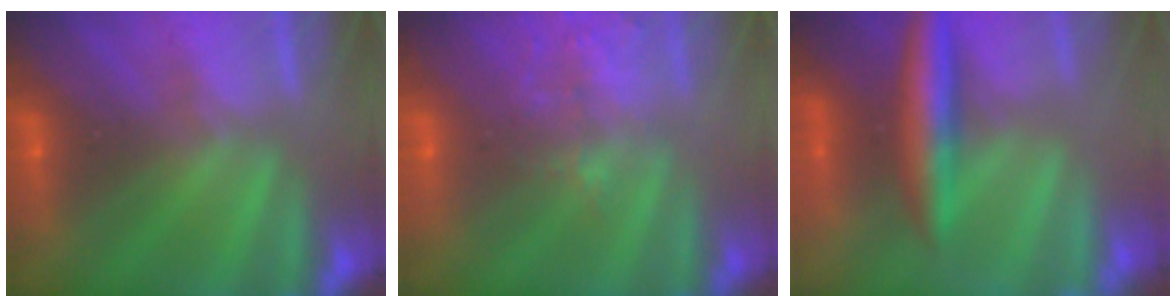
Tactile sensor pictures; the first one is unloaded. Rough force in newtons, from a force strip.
{"total": 1.6}
{"total": 6.6}